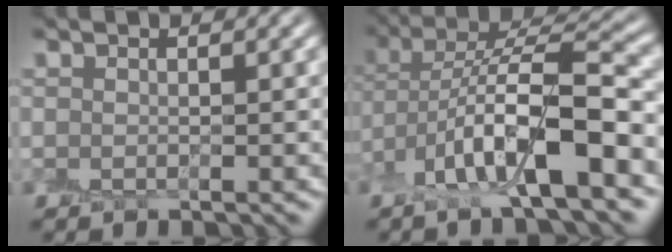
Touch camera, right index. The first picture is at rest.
{"total": 8.6, "force": [-3.2, 2.6, 7.6], "torque": [-0.135, 0.010, -0.060]}